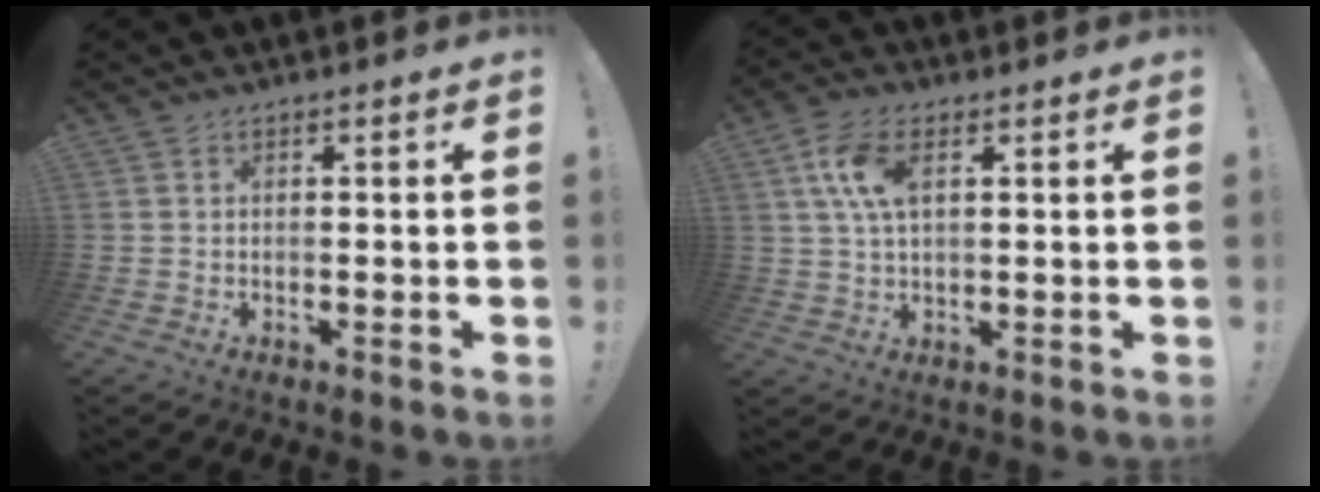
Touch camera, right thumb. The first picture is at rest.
{"total": 9.0, "force": [2.9, 4.9, 7.0], "torque": [-0.147, 0.006, 0.054]}